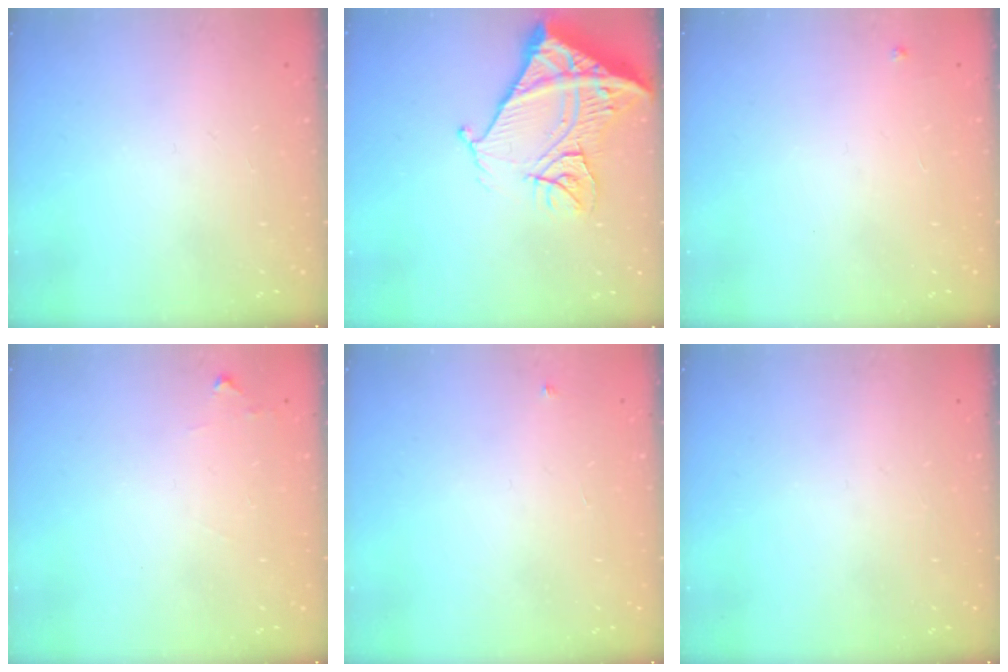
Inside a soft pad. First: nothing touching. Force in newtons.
{"total": 17.6, "press": 17.4, "slide": 2.1}
{"total": 3.0, "press": 3.0, "slide": 0.5}
{"total": 4.4, "press": 4.4, "slide": 0.7}
{"total": 2.7, "press": 2.7, "slide": 0.4}
{"total": 0.0}